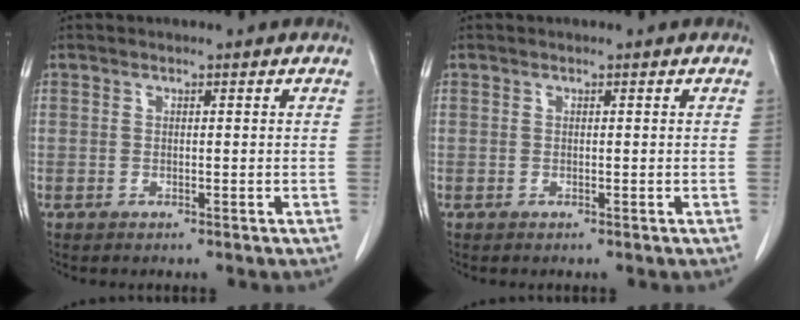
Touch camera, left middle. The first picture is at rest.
{"total": 0.0}